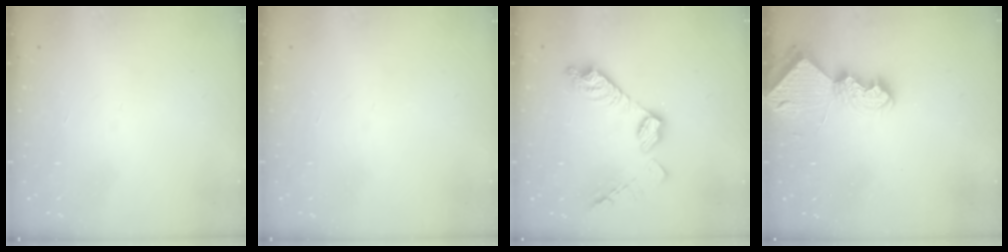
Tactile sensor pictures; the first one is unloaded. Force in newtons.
{"total": 0.0}
{"total": 14.1, "press": 14.1, "slide": 0.8}
{"total": 7.8, "press": 7.7, "slide": 0.7}